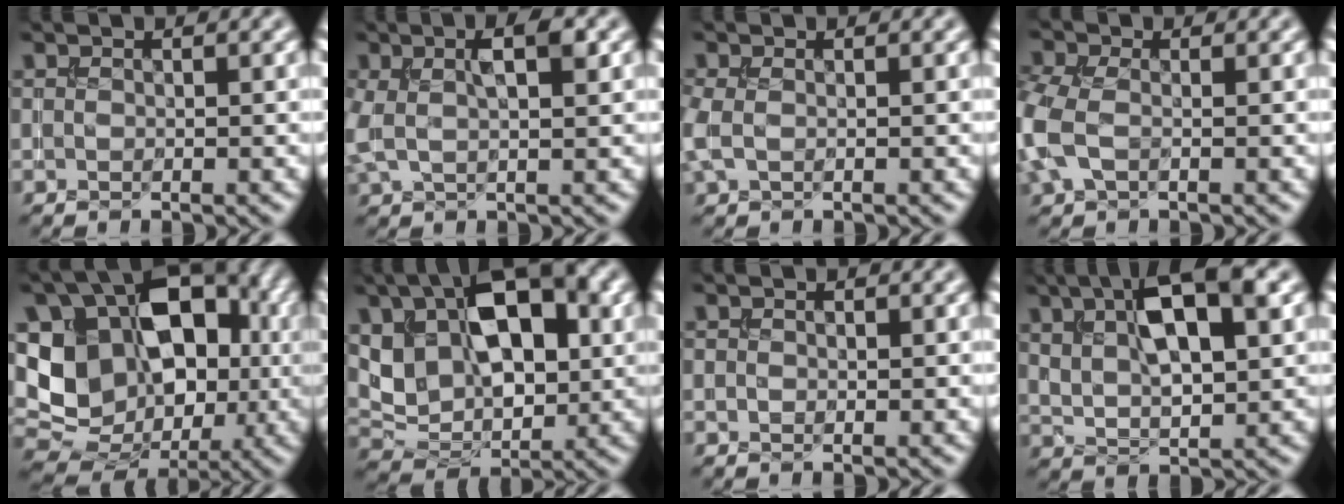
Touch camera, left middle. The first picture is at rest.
{"total": 4.2, "force": [1.0, 1.6, 3.7], "torque": [-0.080, 0.009, 0.015]}
{"total": 1.9, "force": [-0.1, 1.2, 1.4], "torque": [-0.041, 0.000, -0.005]}
{"total": 4.4, "force": [-0.6, 2.8, 3.3], "torque": [-0.099, 0.002, -0.024]}
{"total": 16.1, "force": [1.2, 12.1, 10.6], "torque": [-0.162, 0.007, 0.042]}
{"total": 10.9, "force": [3.1, 6.5, 8.2], "torque": [-0.150, 0.002, 0.054]}
{"total": 0.7, "force": [-0.2, 0.5, 0.4], "torque": [-0.005, -0.003, -0.003]}
{"total": 8.8, "force": [3.8, 3.4, 7.2], "torque": [-0.135, 0.015, 0.064]}